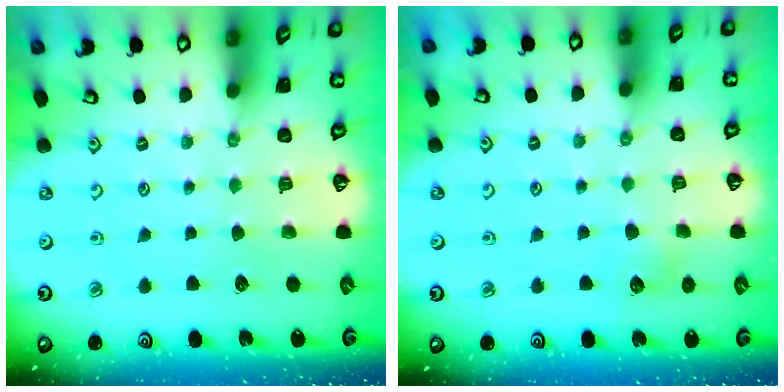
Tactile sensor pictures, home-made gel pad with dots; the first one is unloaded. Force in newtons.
{"total": 6.5, "press": 6.4, "slide": 0.9}